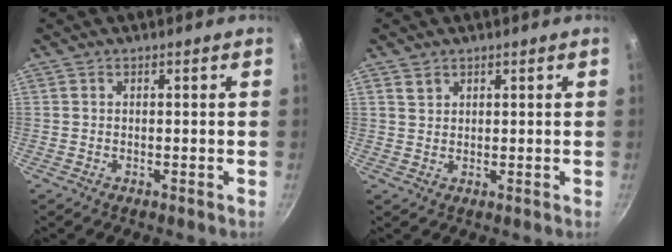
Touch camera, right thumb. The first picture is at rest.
{"total": 1.9, "force": [1.2, 1.4, 0.6], "torque": [-0.002, 0.000, 0.023]}